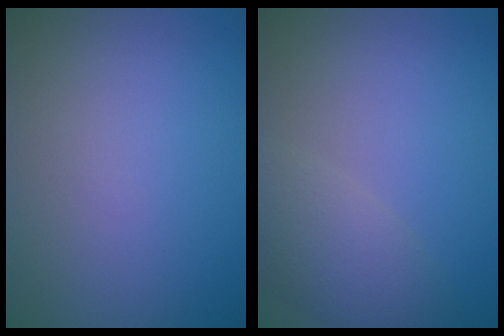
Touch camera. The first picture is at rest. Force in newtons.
{"total": 3.8, "press": 3.8, "slide": 0.4}